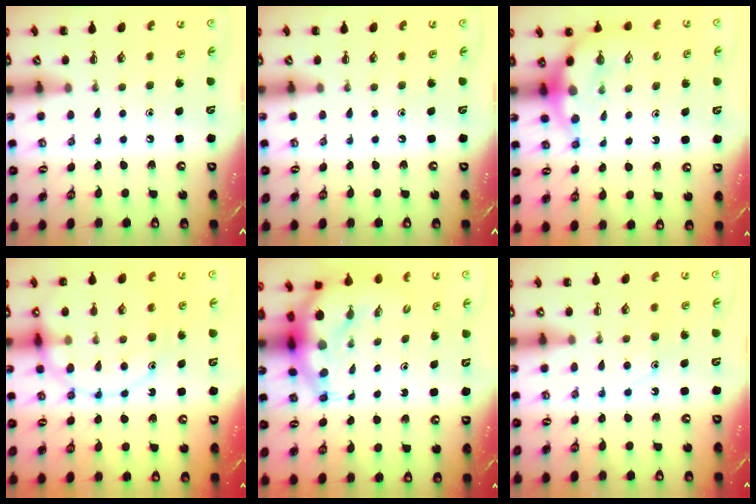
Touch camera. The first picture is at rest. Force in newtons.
{"total": 0.0}
{"total": 7.3, "press": 7.1, "slide": 1.7}
{"total": 19.5, "press": 19.3, "slide": 2.5}
{"total": 9.9, "press": 9.5, "slide": 2.7}
{"total": 11.3, "press": 11.2, "slide": 1.0}